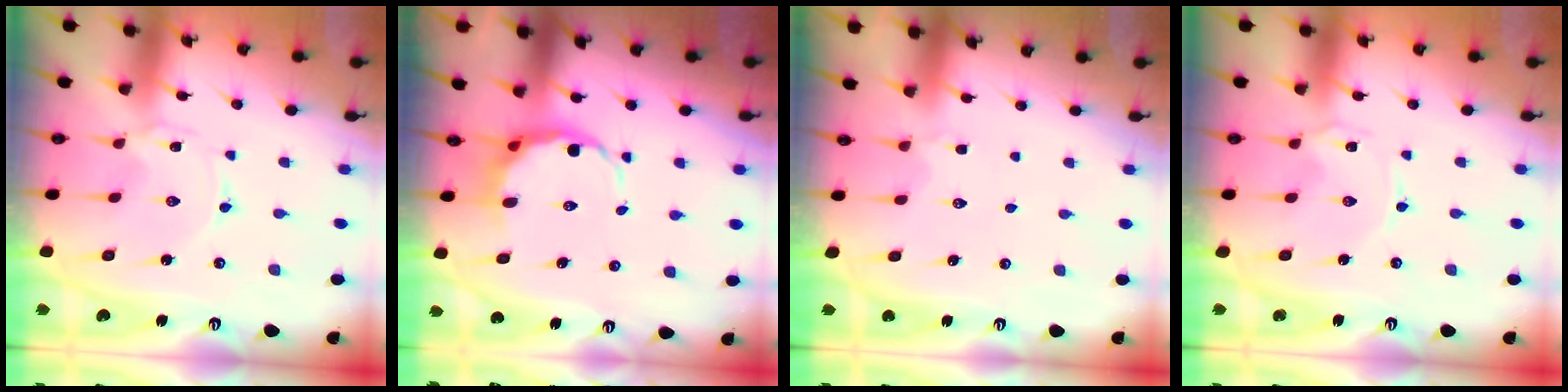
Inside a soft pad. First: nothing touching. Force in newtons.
{"total": 6.8, "press": 6.6, "slide": 2.0}
{"total": 2.6, "press": 2.4, "slide": 1.2}
{"total": 0.0}